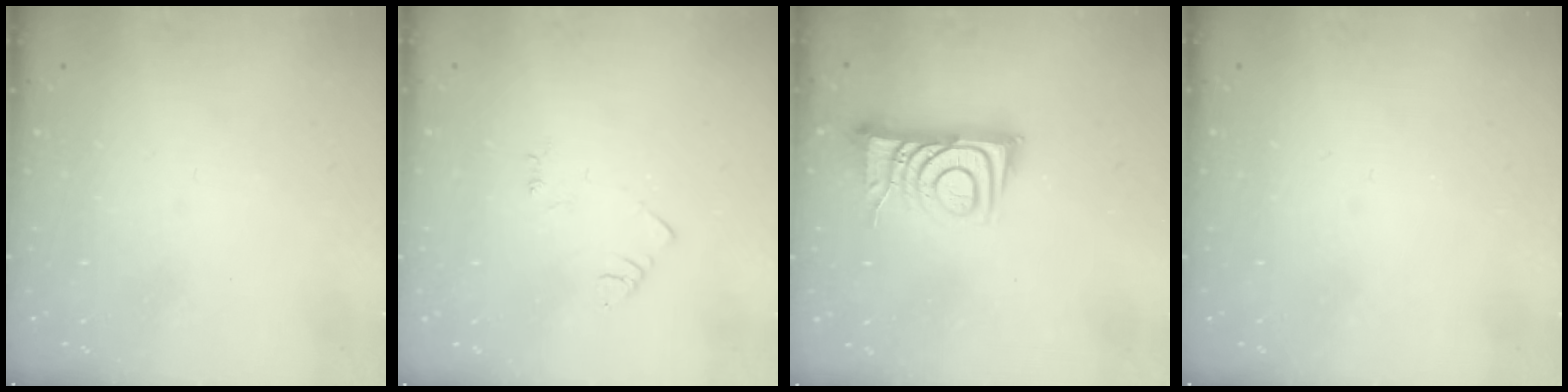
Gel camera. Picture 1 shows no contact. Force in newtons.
{"total": 2.7, "press": 2.7, "slide": 0.4}
{"total": 9.8, "press": 9.8, "slide": 1.2}
{"total": 0.0}